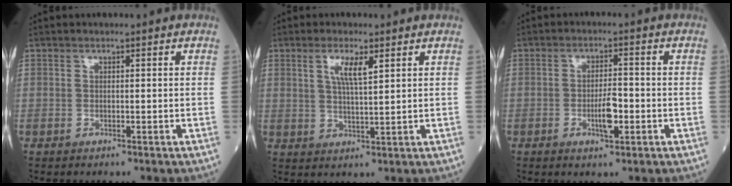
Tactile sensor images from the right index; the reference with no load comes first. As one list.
[{"total": 4.4, "force": [2.0, 0.5, 3.8], "torque": [-0.075, 0.000, 0.037]}, {"total": 4.2, "force": [-1.3, 1.0, 3.8], "torque": [-0.067, 0.001, -0.021]}]